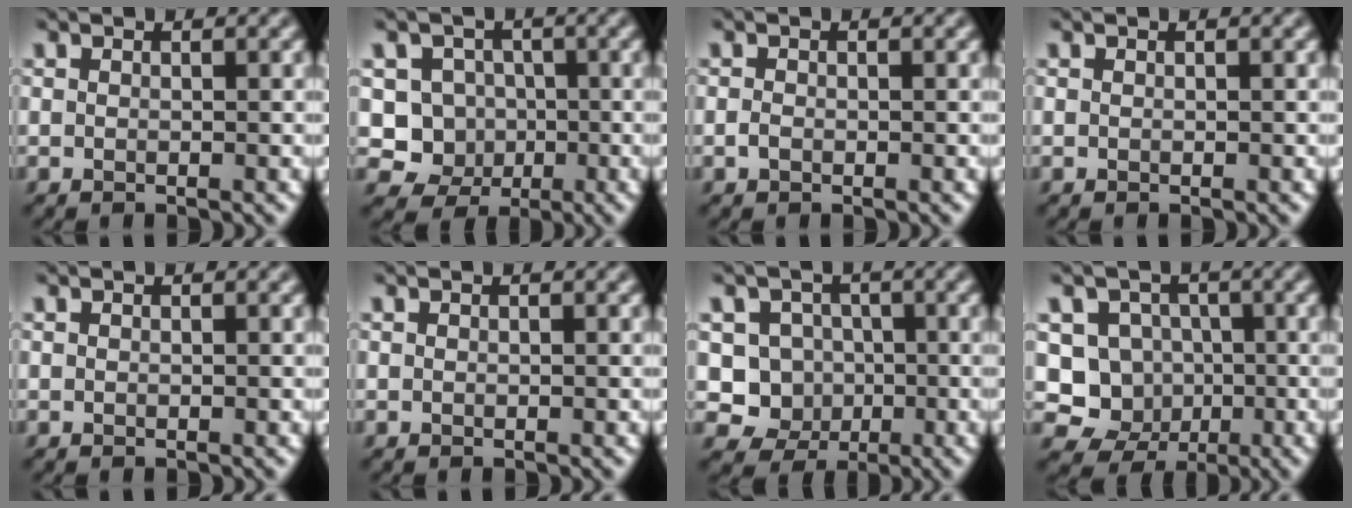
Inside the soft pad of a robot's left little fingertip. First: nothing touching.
{"total": 4.4, "force": [-0.5, 4.2, 1.2], "torque": [0.002, -0.001, -0.029]}
{"total": 0.7, "force": [-0.3, 0.5, 0.4], "torque": [-0.008, -0.001, -0.008]}
{"total": 0.0}
{"total": 0.0}
{"total": 0.0}
{"total": 4.3, "force": [-0.4, 4.1, 1.2], "torque": [0.004, 0.000, -0.029]}
{"total": 6.1, "force": [-0.9, 5.7, 1.9], "torque": [-0.010, 0.002, -0.046]}